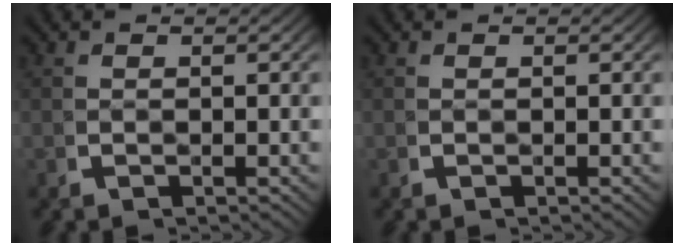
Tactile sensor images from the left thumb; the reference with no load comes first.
{"total": 0.0}